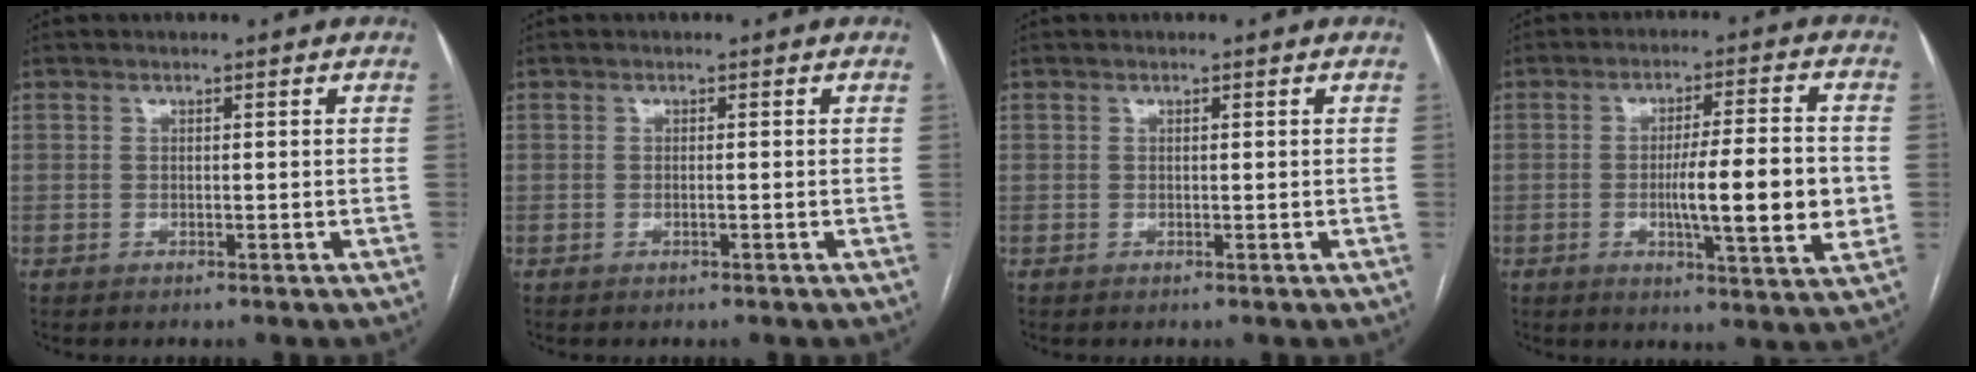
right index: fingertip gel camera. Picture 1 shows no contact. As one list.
[{"total": 0.0}, {"total": 0.0}, {"total": 12.1, "force": [-1.5, 1.1, 11.9], "torque": [-0.181, -0.005, -0.025]}]